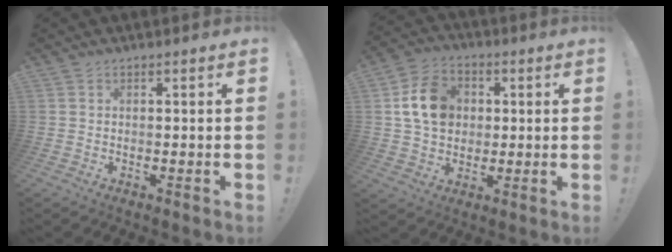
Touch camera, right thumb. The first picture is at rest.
{"total": 13.5, "force": [2.8, 10.8, 7.7], "torque": [-0.115, 0.004, 0.060]}